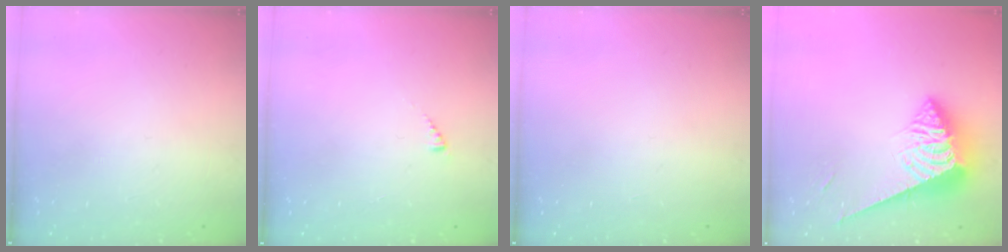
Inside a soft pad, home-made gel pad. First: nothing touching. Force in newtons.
{"total": 2.2, "press": 2.2, "slide": 0.4}
{"total": 0.0}
{"total": 7.2, "press": 7.1, "slide": 1.0}